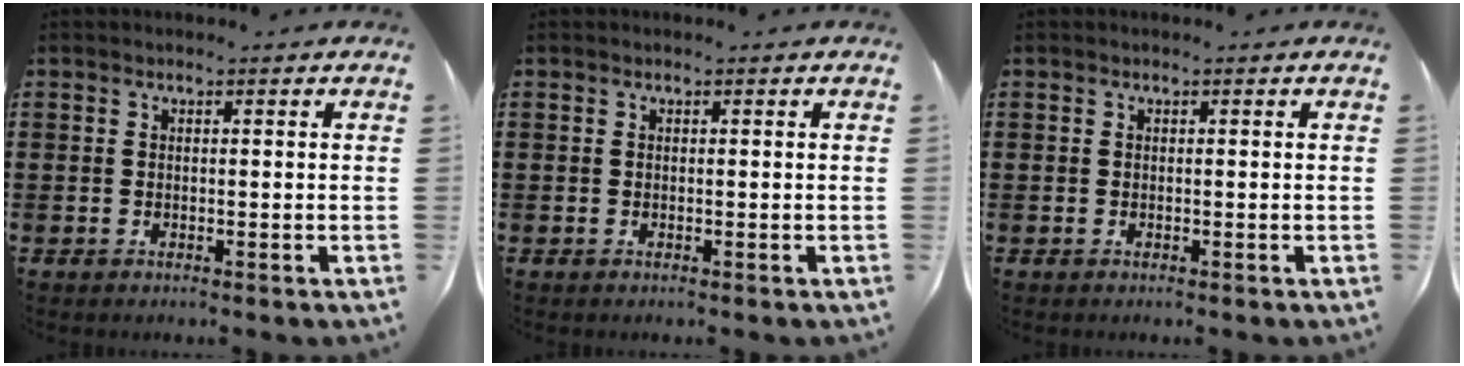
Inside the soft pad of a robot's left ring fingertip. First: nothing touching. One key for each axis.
{"total": 0.0}
{"total": 0.0}